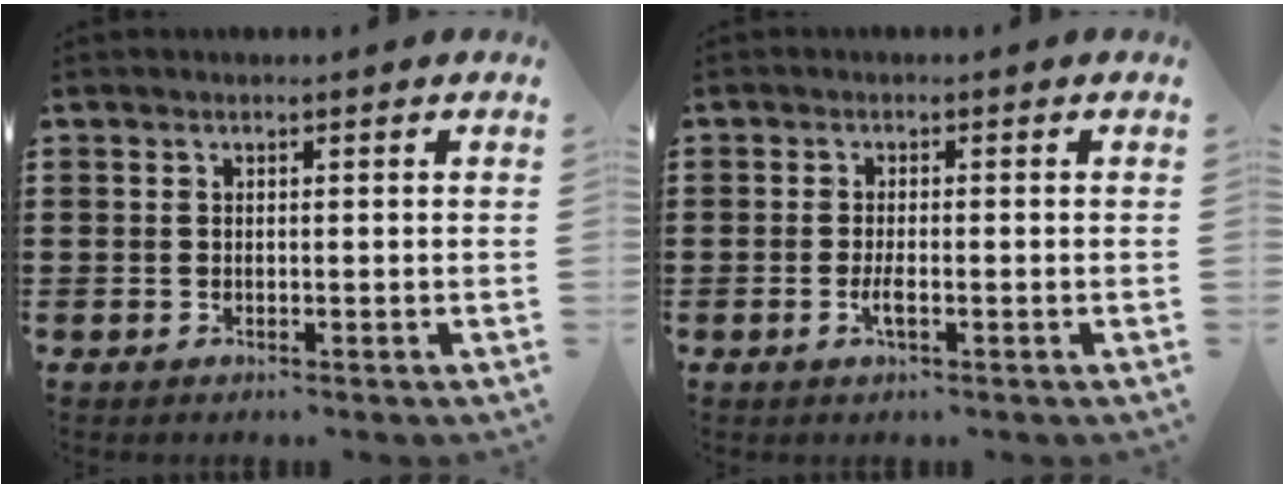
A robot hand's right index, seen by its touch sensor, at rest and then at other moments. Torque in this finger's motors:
{"motor_torque": [2.14, 0.00, 0.10, 0.02]}